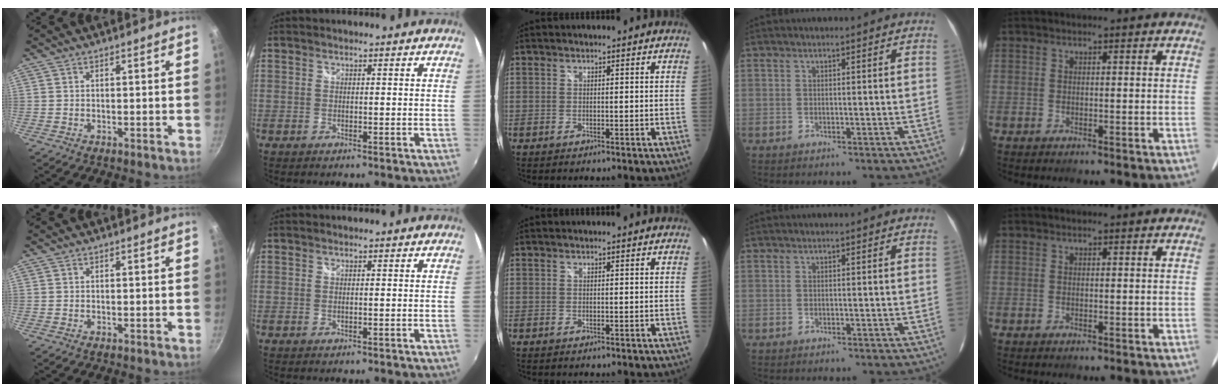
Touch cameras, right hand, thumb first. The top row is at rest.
{}